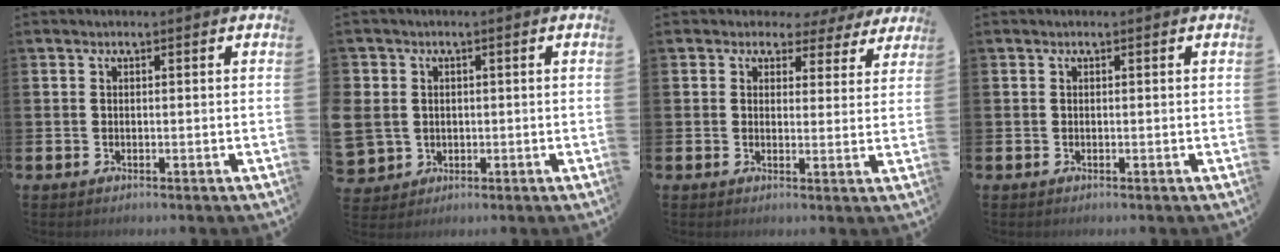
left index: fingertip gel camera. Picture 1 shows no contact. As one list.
[{"total": 4.3, "force": [0.9, 4.2, 0.8], "torque": [-0.026, 0.008, 0.016]}, {"total": 3.0, "force": [2.0, 2.1, 0.4], "torque": [0.000, -0.017, 0.026]}, {"total": 0.0}]